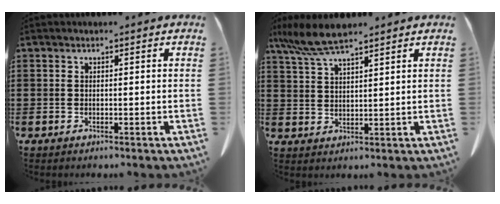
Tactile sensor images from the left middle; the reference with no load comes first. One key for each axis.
{"total": 6.7, "fx": 5.2, "fy": 1.1, "fz": 4.0, "tx": -0.091, "ty": -0.009, "tz": 0.097}